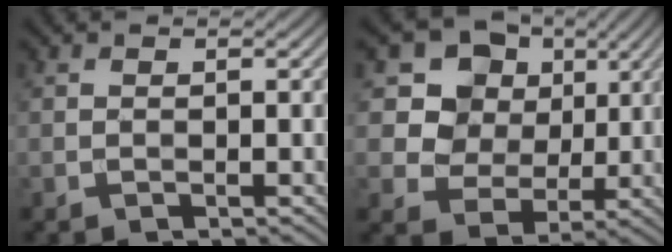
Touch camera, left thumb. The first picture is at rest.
{"total": 10.5, "force": [4.1, 8.6, 4.4], "torque": [-0.104, 0.016, 0.068]}